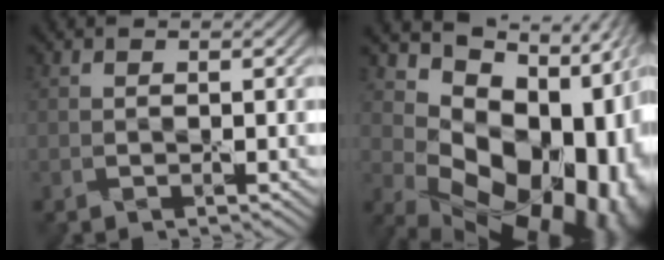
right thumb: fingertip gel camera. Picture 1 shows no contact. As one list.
[{"total": 18.2, "force": [0.1, 12.5, 13.2], "torque": [-0.170, -0.044, 0.053]}]